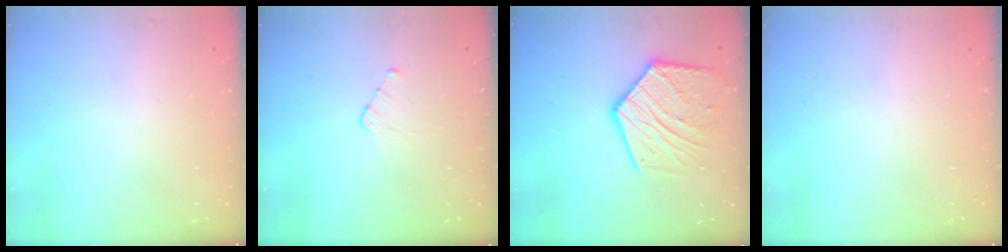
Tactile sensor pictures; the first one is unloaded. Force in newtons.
{"total": 2.5, "press": 2.5, "slide": 0.3}
{"total": 17.9, "press": 17.8, "slide": 1.3}
{"total": 0.0}